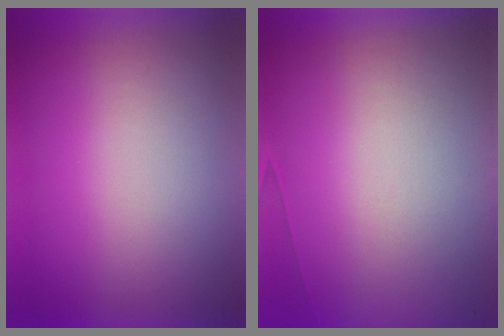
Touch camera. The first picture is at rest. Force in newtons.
{"total": 6.8}